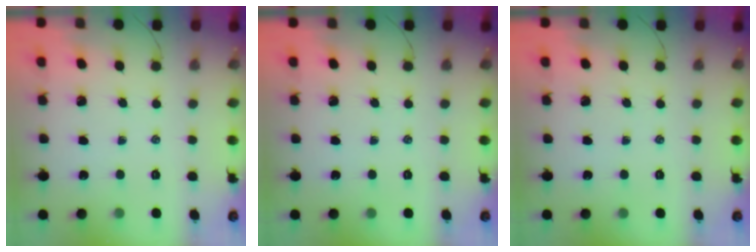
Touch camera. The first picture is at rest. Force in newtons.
{"total": 0.0}
{"total": 0.0}